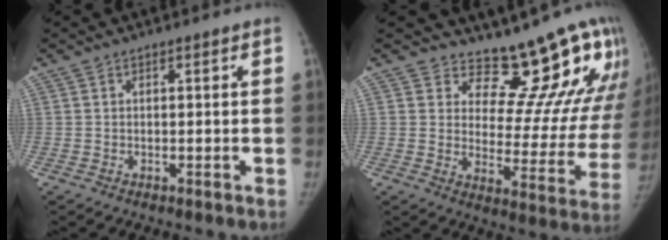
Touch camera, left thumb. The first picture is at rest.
{"total": 17.0, "force": [14.8, 5.3, 6.3], "torque": [-0.023, -0.143, 0.184]}